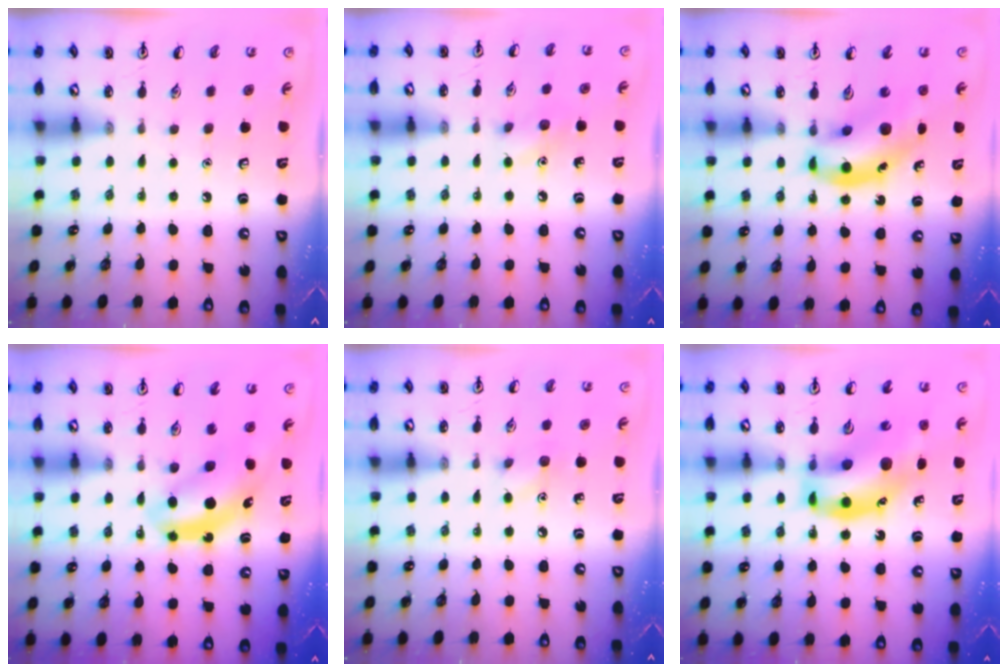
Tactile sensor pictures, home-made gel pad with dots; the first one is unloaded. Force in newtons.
{"total": 7.4, "press": 7.2, "slide": 1.6}
{"total": 11.5, "press": 11.0, "slide": 3.1}
{"total": 5.3, "press": 5.2, "slide": 1.2}
{"total": 5.7, "press": 5.5, "slide": 1.7}
{"total": 17.1, "press": 16.6, "slide": 3.8}